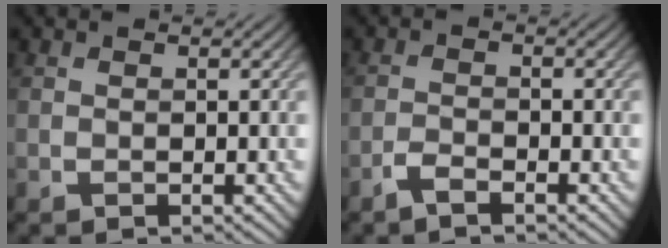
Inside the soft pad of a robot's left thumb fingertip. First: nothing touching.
{"total": 2.0, "force": [-1.6, 0.4, 1.2], "torque": [-0.027, 0.002, -0.038]}